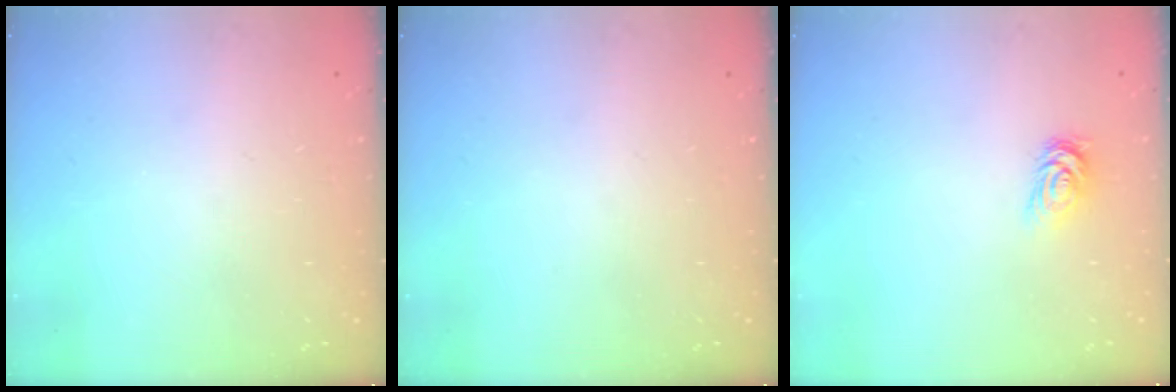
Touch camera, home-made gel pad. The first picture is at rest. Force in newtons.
{"total": 0.0}
{"total": 3.3, "press": 3.3, "slide": 0.5}